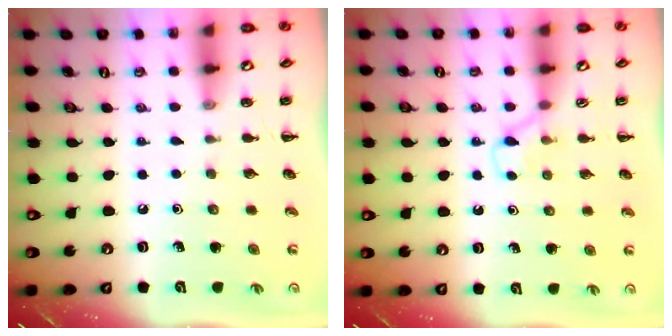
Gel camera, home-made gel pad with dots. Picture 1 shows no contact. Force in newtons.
{"total": 3.7, "press": 3.5, "slide": 1.2}